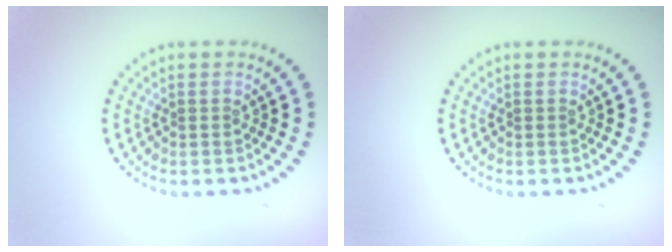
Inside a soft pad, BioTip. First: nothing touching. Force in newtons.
{"total": 0.0}